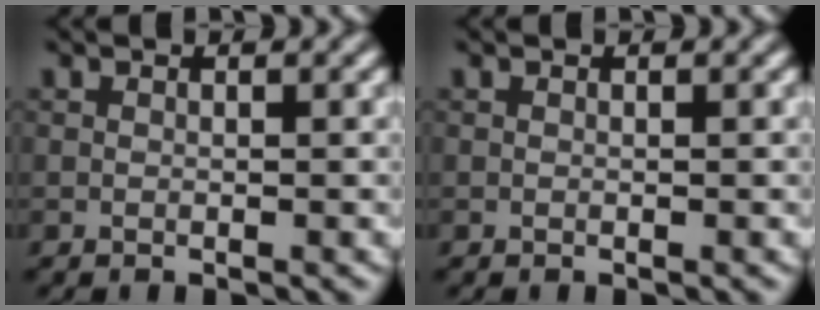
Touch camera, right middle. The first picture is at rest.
{"total": 0.0}